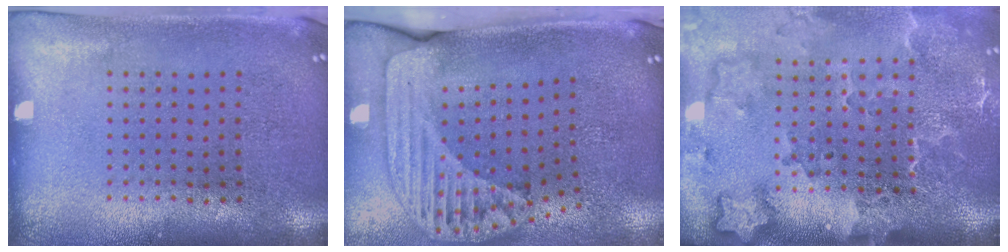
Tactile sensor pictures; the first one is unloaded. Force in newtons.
{"total": 2.4, "press": 1.7, "slide": 1.7}
{"total": 3.2, "press": 2.3, "slide": 2.1}